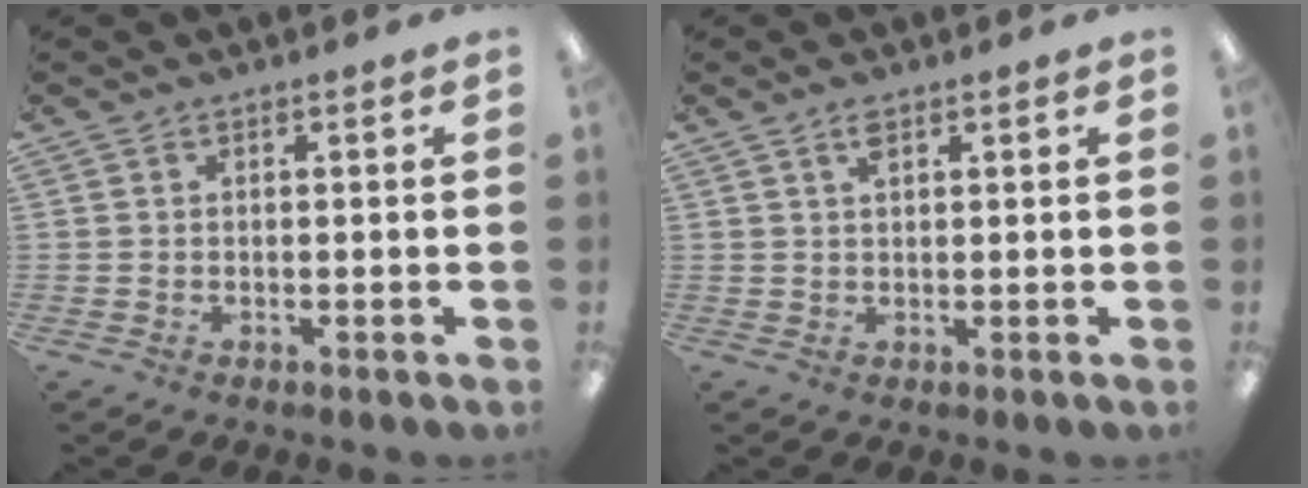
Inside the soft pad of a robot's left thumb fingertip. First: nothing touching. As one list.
[{"total": 2.5, "force": [1.7, 0.9, 1.6], "torque": [-0.028, 0.000, 0.028]}]